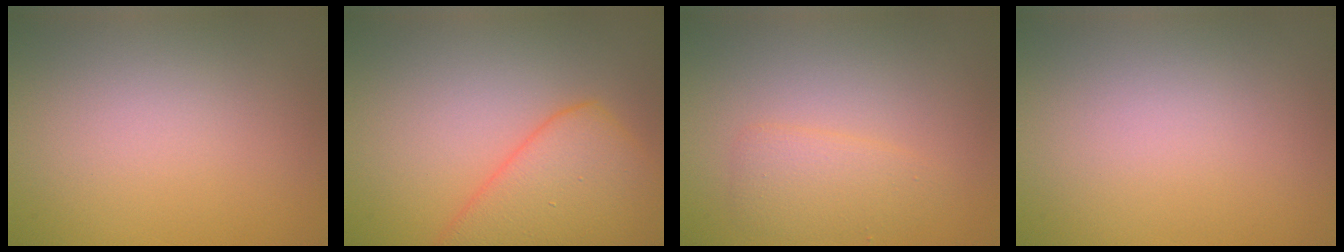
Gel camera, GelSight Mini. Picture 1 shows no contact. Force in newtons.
{"total": 6.9, "press": 6.9, "slide": 0.5}
{"total": 2.3, "press": 2.3, "slide": 0.2}
{"total": 0.0}